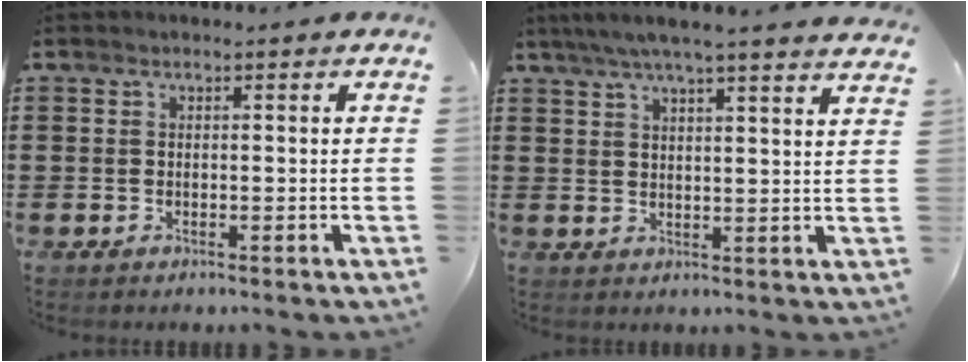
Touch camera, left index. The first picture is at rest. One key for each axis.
{"total": 5.1, "fx": 4.5, "fy": -0.4, "fz": 2.4, "tx": -0.061, "ty": -0.017, "tz": 0.078}